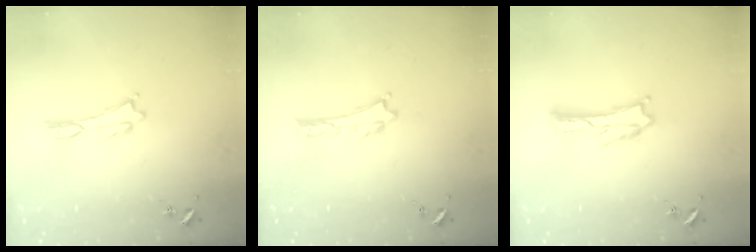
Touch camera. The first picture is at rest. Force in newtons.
{"total": 0.0}
{"total": 1.6, "press": 1.6, "slide": 0.3}